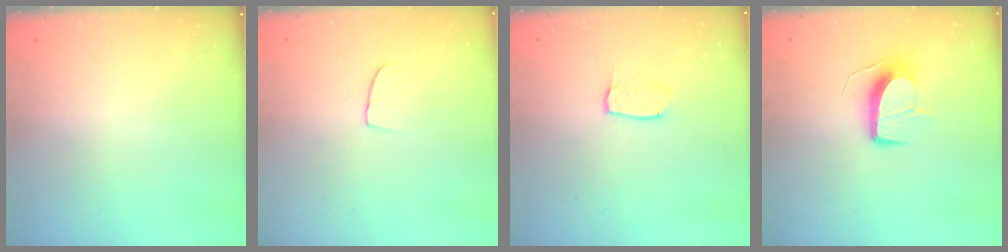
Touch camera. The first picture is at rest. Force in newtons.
{"total": 5.9, "press": 5.9, "slide": 0.4}
{"total": 5.5, "press": 5.5, "slide": 0.2}
{"total": 11.3, "press": 11.3, "slide": 0.7}